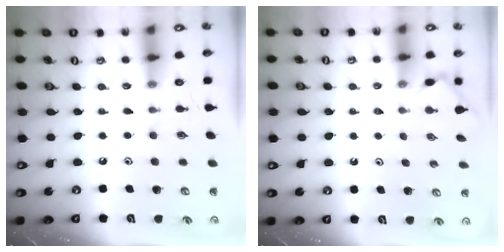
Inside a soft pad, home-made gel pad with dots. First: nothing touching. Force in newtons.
{"total": 2.9, "press": 2.8, "slide": 0.5}